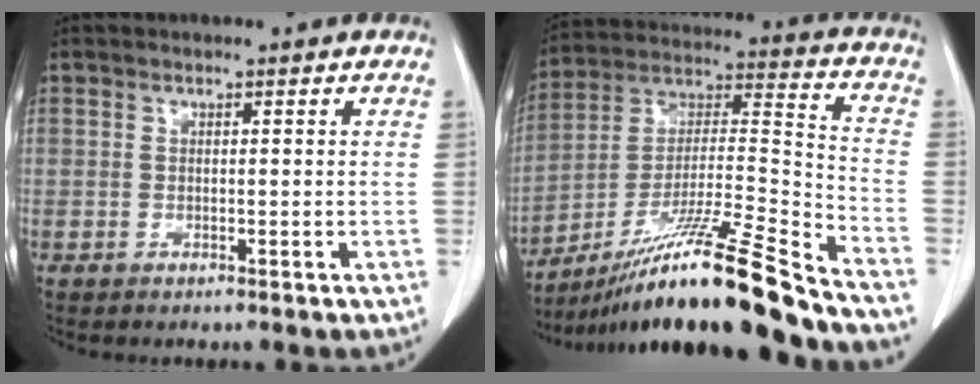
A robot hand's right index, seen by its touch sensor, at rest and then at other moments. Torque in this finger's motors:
{"motor_torque": [1.09, -1.05, 0.75, 0.21]}